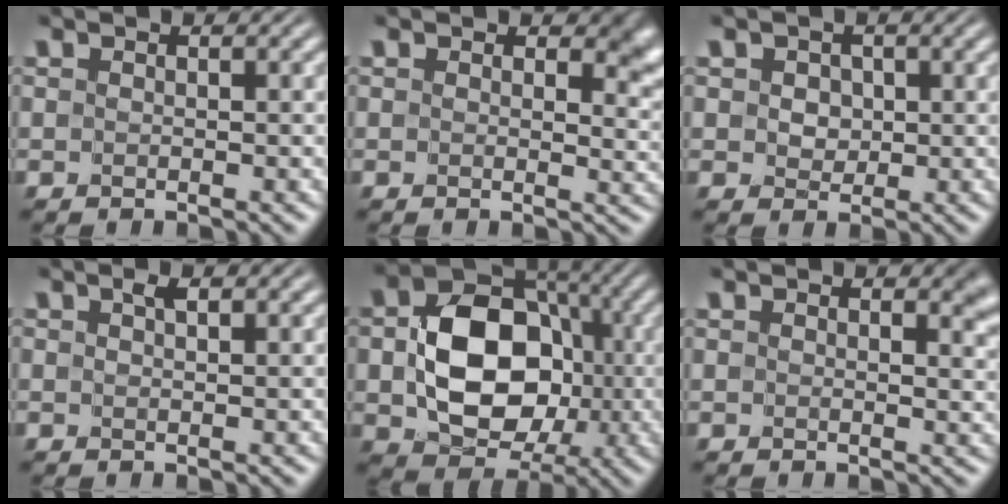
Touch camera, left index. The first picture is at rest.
{"total": 4.1, "force": [1.7, 2.5, 2.8], "torque": [-0.031, -0.011, 0.023]}
{"total": 2.1, "force": [0.5, 1.7, 1.1], "torque": [-0.020, 0.008, 0.001]}
{"total": 1.0, "force": [0.7, 0.2, 0.7], "torque": [-0.009, -0.001, 0.011]}
{"total": 10.2, "force": [-0.7, 7.6, 6.7], "torque": [-0.117, 0.001, -0.006]}
{"total": 3.2, "force": [1.4, 1.6, 2.4], "torque": [-0.025, -0.006, 0.019]}